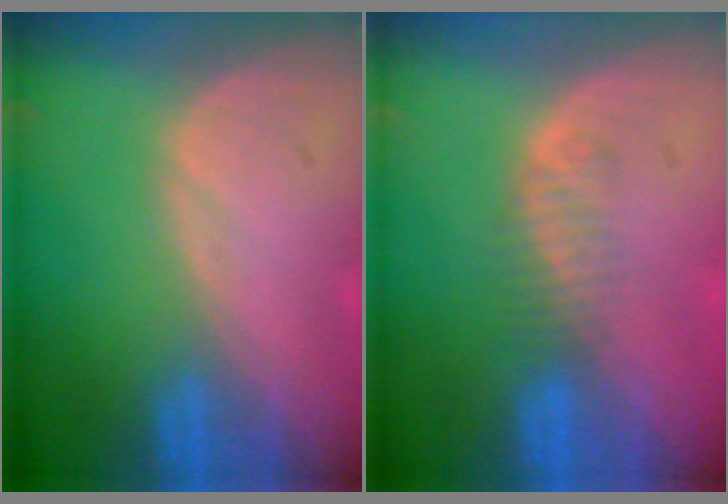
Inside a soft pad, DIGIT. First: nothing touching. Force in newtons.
{"total": 1.9, "press": 1.6, "slide": 1.0}